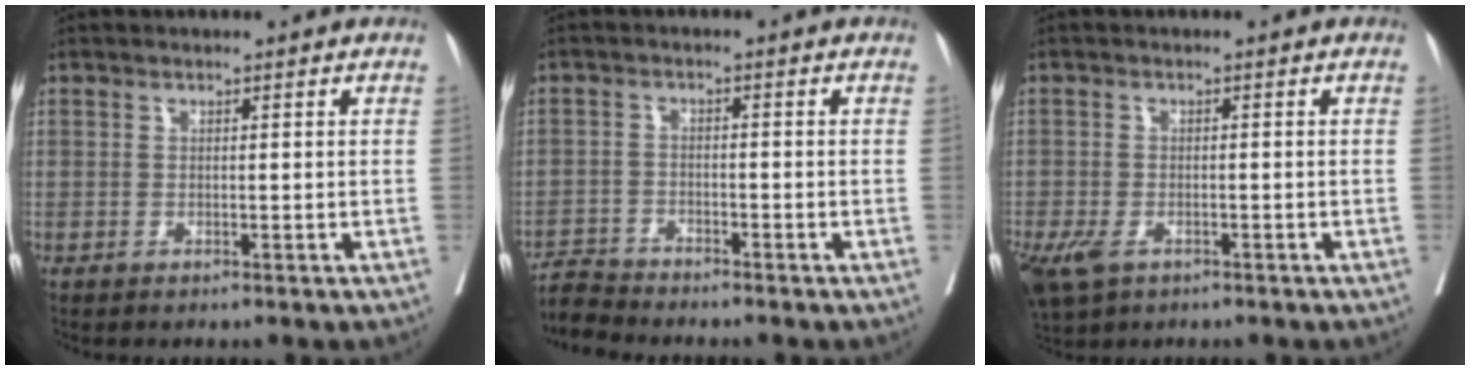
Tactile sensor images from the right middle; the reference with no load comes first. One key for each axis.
{"total": 3.6, "fx": -3.5, "fy": -0.4, "fz": -0.5, "tx": 0.010, "ty": -0.017, "tz": -0.067}
{"total": 7.0, "fx": -3.8, "fy": 4.1, "fz": 4.3, "tx": -0.100, "ty": -0.014, "tz": -0.063}